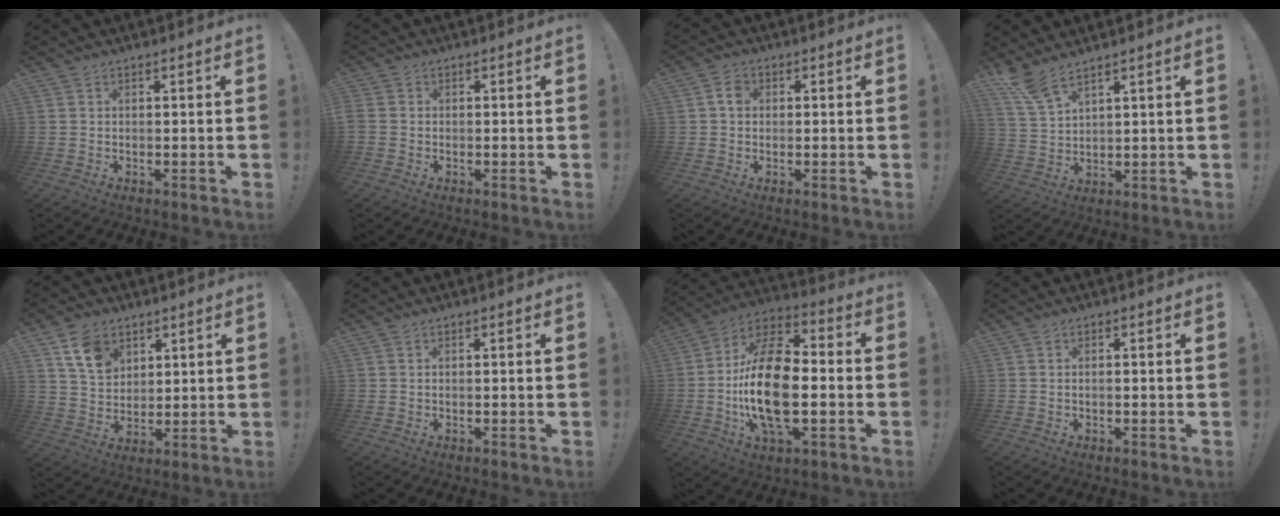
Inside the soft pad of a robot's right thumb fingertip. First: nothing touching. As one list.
[{"total": 1.9, "force": [-0.6, 1.6, 0.8], "torque": [-0.013, 0.006, -0.010]}, {"total": 3.3, "force": [0.1, 2.7, 1.9], "torque": [-0.027, 0.006, 0.000]}, {"total": 6.9, "force": [5.5, 1.4, 3.9], "torque": [-0.086, -0.026, 0.105]}, {"total": 10.5, "force": [5.8, 7.4, 4.7], "torque": [-0.076, -0.023, 0.114]}, {"total": 0.0}, {"total": 22.1, "force": [-3.0, 10.9, 19.0], "torque": [-0.365, 0.007, -0.051]}, {"total": 0.6, "force": [-0.3, -0.1, 0.5], "torque": [-0.013, 0.001, -0.006]}]